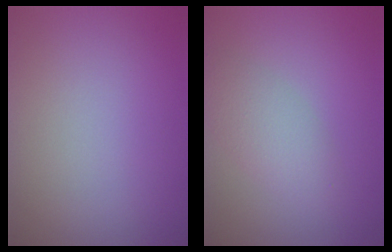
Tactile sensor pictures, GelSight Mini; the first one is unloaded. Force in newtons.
{"total": 2.8, "press": 2.8, "slide": 0.1}